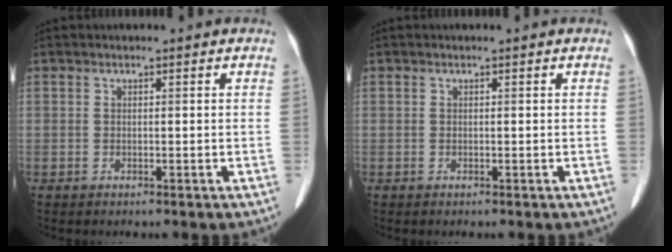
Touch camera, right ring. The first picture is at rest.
{"total": 0.0}